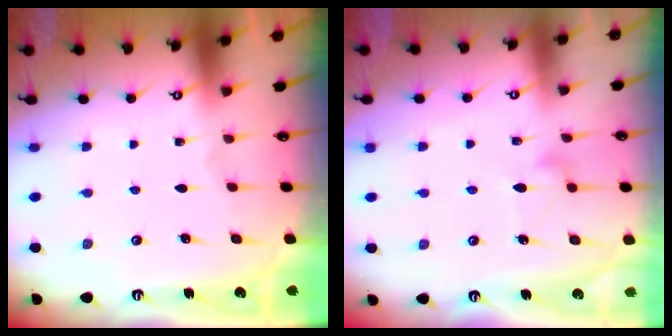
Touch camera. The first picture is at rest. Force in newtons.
{"total": 9.7, "press": 9.7, "slide": 0.5}